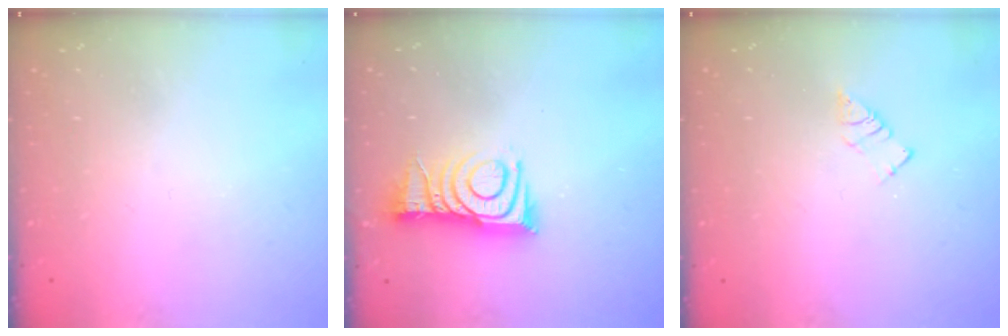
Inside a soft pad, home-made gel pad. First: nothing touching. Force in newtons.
{"total": 11.4, "press": 11.4, "slide": 0.6}
{"total": 3.3, "press": 3.3, "slide": 0.3}